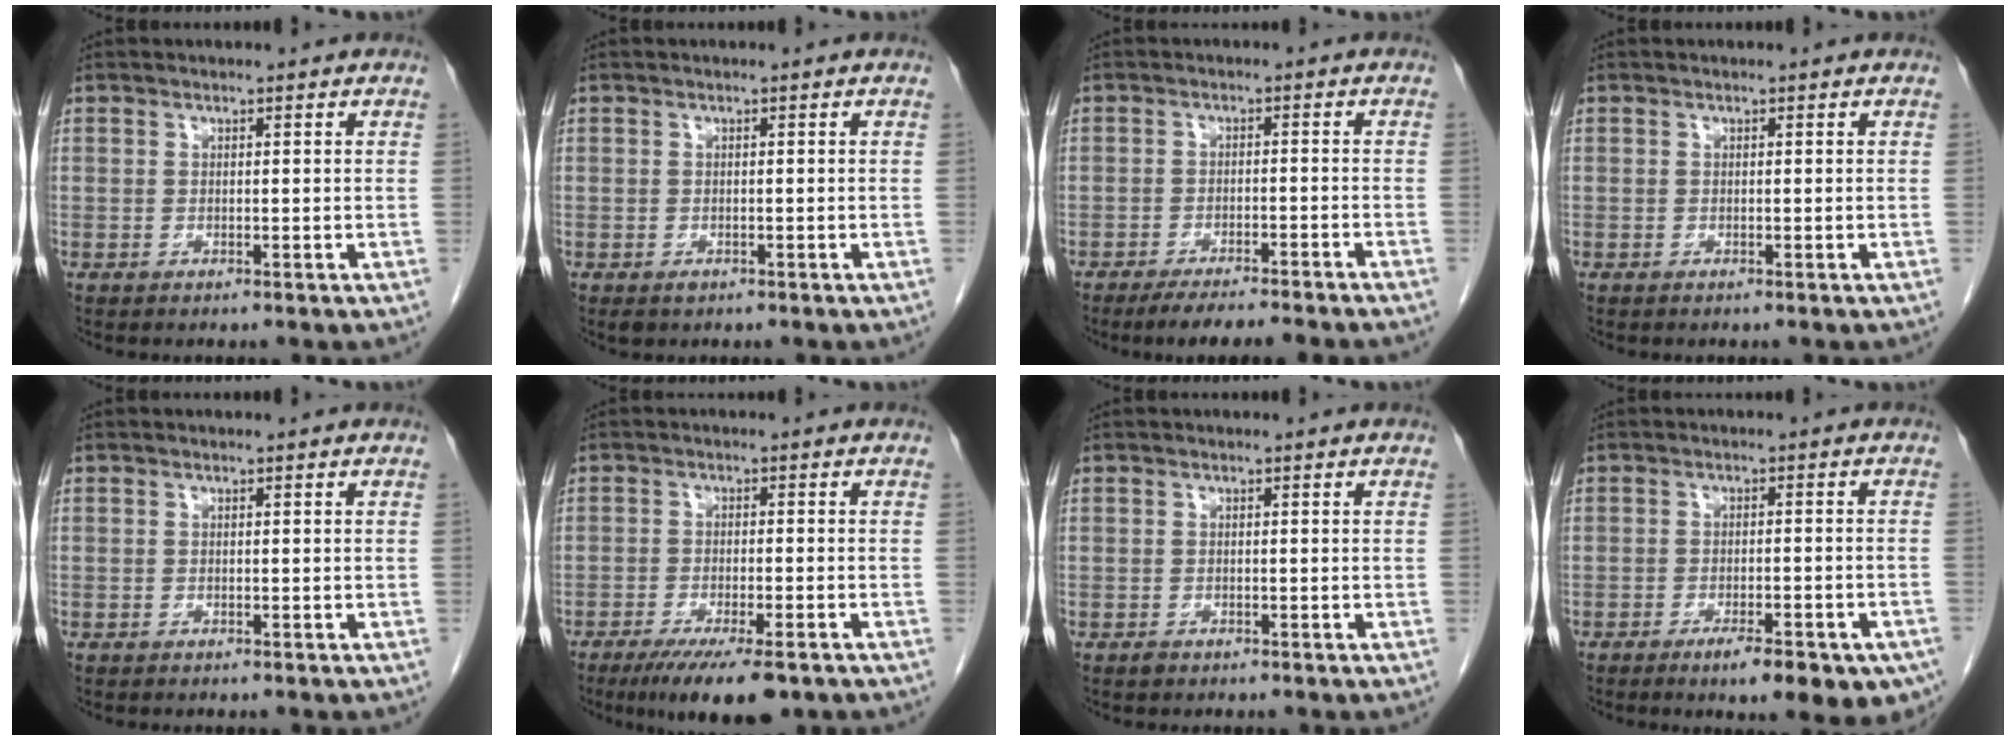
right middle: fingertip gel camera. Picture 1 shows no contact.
{"total": 1.2, "force": [-0.6, 0.8, 0.6], "torque": [-0.010, 0.000, -0.003]}
{"total": 8.2, "force": [-7.1, 0.0, 4.0], "torque": [-0.046, -0.016, -0.108]}
{"total": 0.0}
{"total": 0.0}
{"total": 9.7, "force": [-6.7, 1.8, 6.7], "torque": [-0.101, -0.019, -0.100]}
{"total": 1.4, "force": [-0.8, 1.1, 0.2], "torque": [-0.003, 0.003, -0.009]}
{"total": 11.5, "force": [-7.6, 3.0, 8.1], "torque": [-0.061, 0.001, -0.098]}